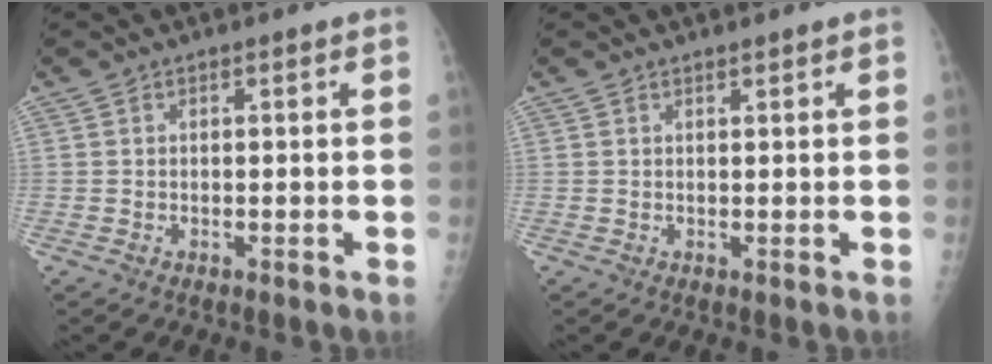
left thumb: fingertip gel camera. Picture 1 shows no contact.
{"total": 0.6, "force": [0.6, 0.0, 0.2], "torque": [-0.005, -0.004, 0.010]}